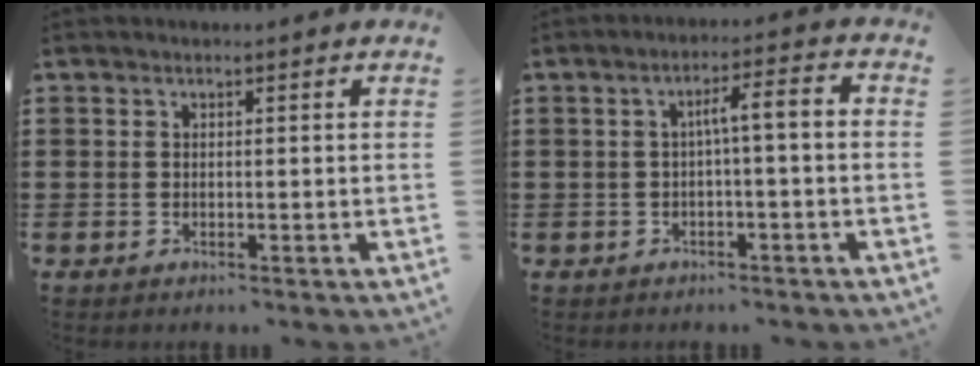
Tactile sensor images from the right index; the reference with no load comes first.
{"total": 3.7, "force": [-0.8, 0.3, 3.7], "torque": [-0.069, 0.009, -0.020]}